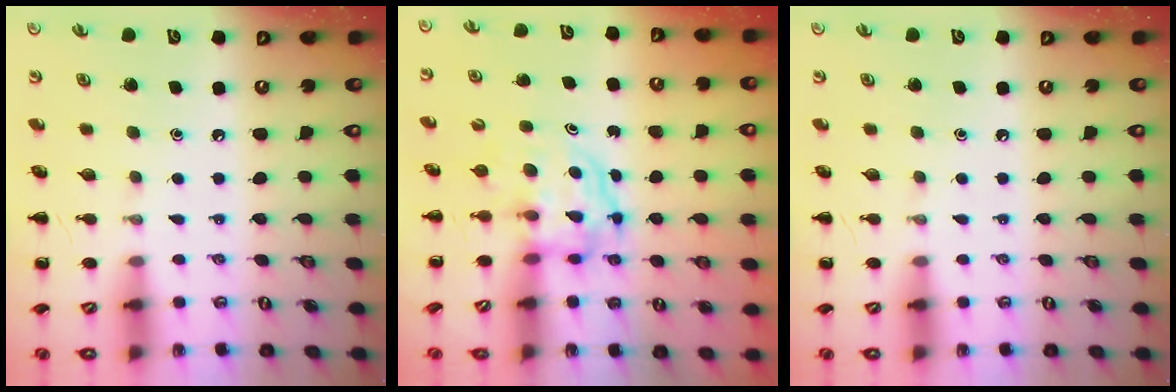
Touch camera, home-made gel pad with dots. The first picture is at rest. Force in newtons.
{"total": 3.8, "press": 3.8, "slide": 0.2}
{"total": 0.0}